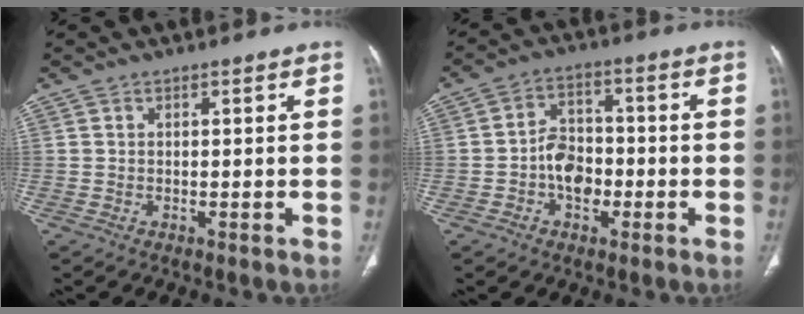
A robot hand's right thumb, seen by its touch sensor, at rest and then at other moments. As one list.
[{"total": 7.2, "force": [-2.0, 5.2, 4.6], "torque": [-0.054, 0.026, -0.042]}]